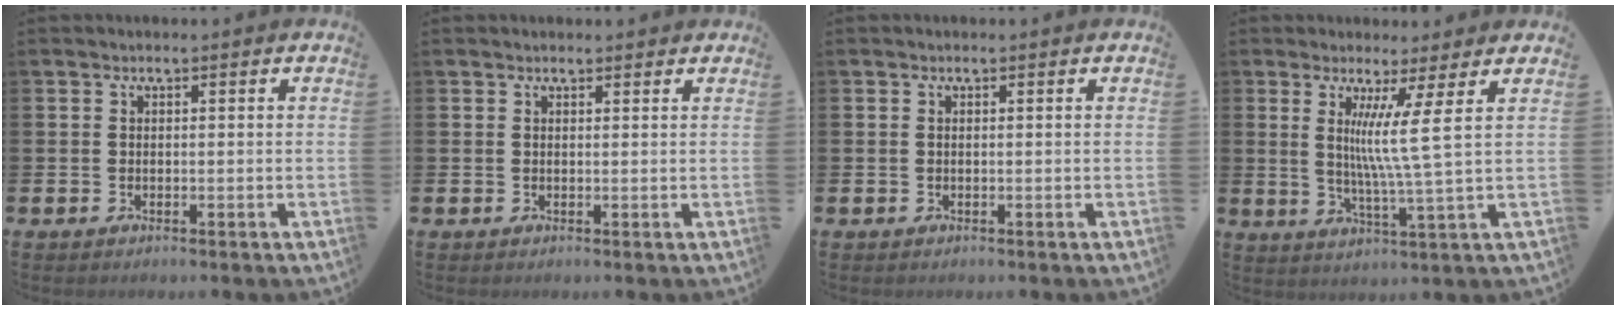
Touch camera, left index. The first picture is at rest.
{"total": 0.9, "force": [0.9, 0.3, 0.1], "torque": [0.004, 0.001, 0.015]}
{"total": 0.0}
{"total": 7.0, "force": [3.2, -1.3, 6.2], "torque": [-0.112, -0.033, 0.046]}